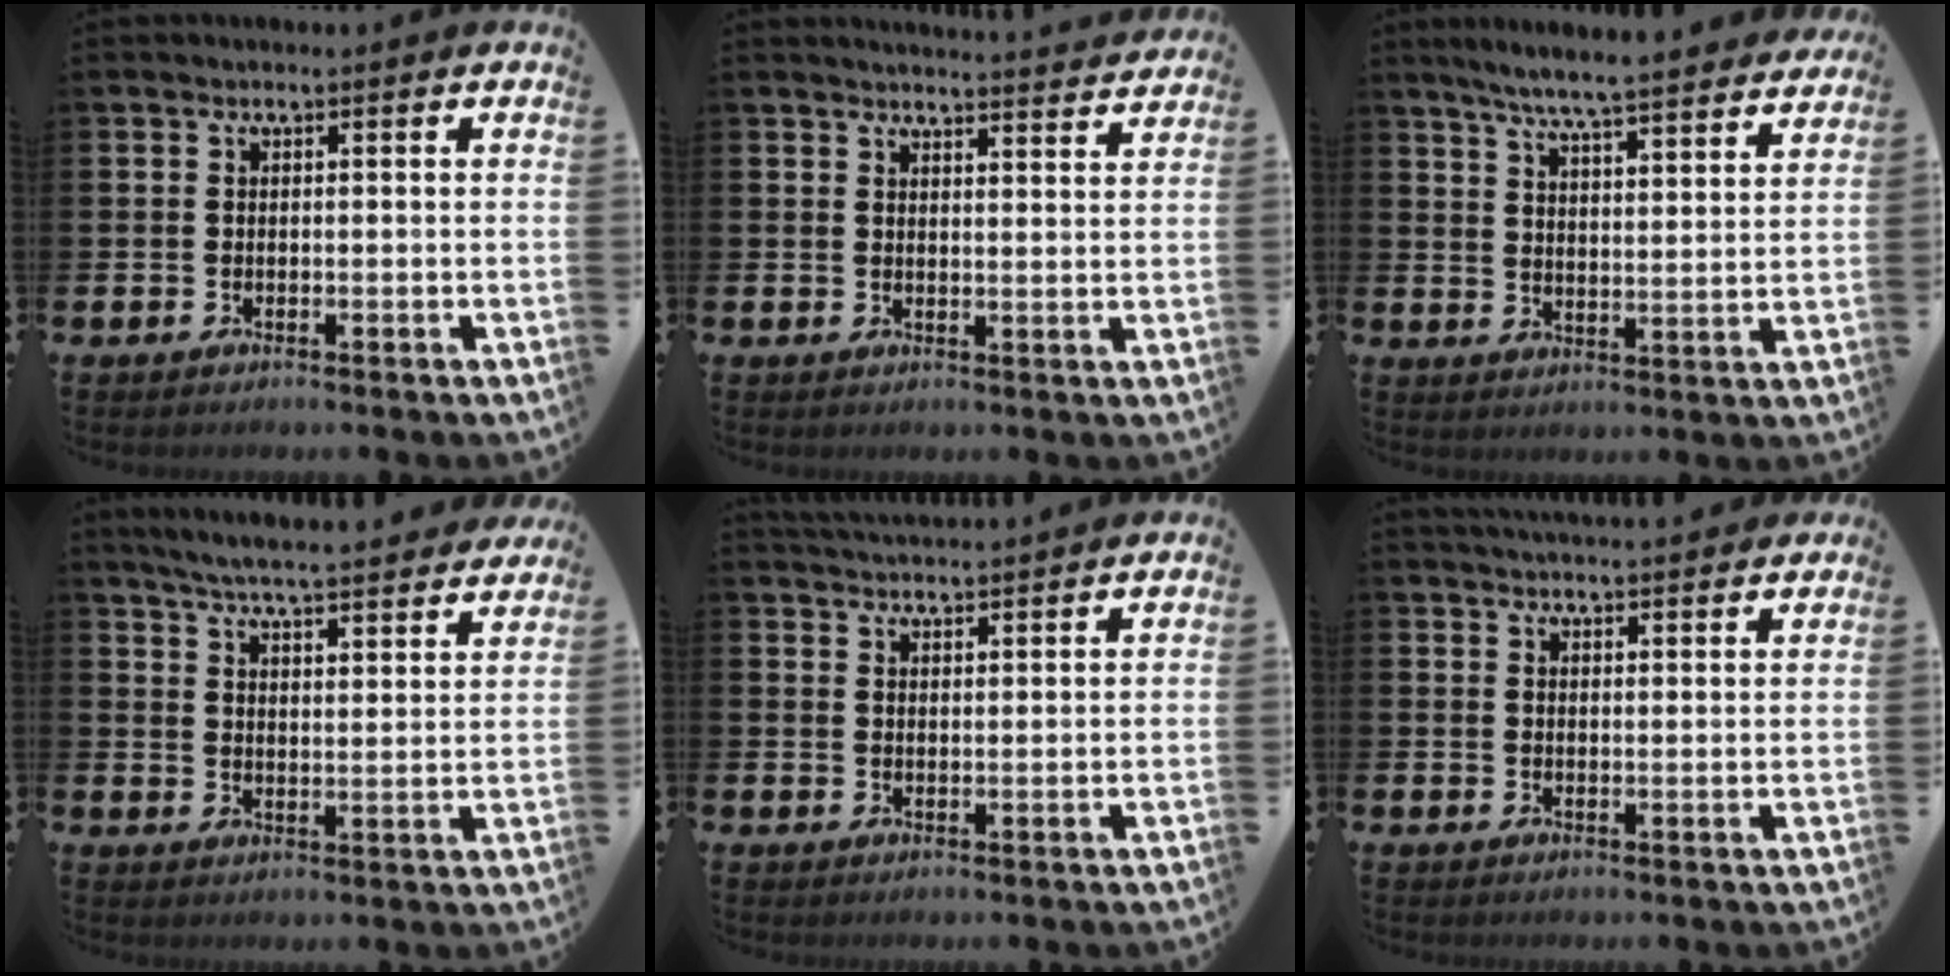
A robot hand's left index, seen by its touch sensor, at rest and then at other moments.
{"total": 3.5, "force": [3.5, -0.3, 0.0], "torque": [0.005, -0.029, 0.060]}
{"total": 6.8, "force": [6.5, -0.2, 2.0], "torque": [-0.056, -0.046, 0.111]}
{"total": 6.0, "force": [5.9, 0.1, 1.3], "torque": [-0.041, -0.045, 0.102]}
{"total": 3.6, "force": [3.6, -0.1, 0.0], "torque": [0.003, -0.024, 0.064]}
{"total": 3.5, "force": [3.5, 0.1, 0.1], "torque": [-0.006, -0.017, 0.063]}